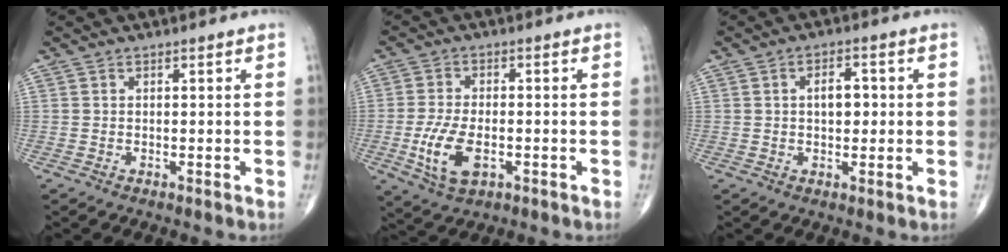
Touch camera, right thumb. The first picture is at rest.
{"total": 8.5, "force": [-2.3, 4.5, 6.8], "torque": [-0.136, 0.002, -0.036]}
{"total": 4.4, "force": [0.5, 2.4, 3.6], "torque": [-0.048, 0.006, 0.005]}